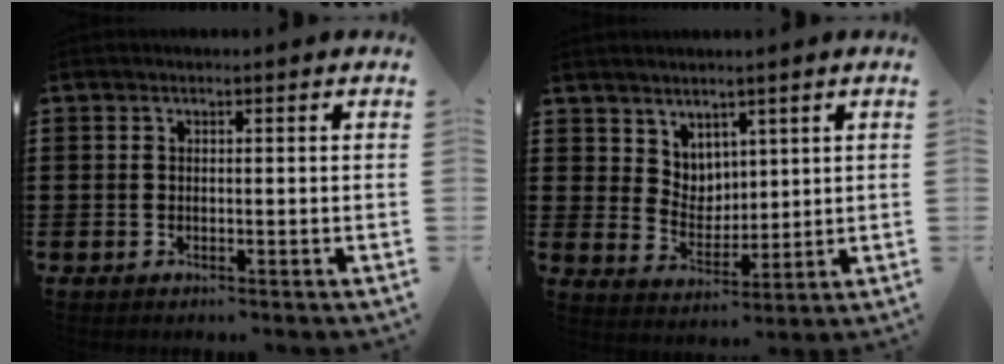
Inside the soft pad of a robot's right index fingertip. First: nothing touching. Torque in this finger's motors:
{"motor_torque": [-0.49, 0.65, -0.05, 0.00]}